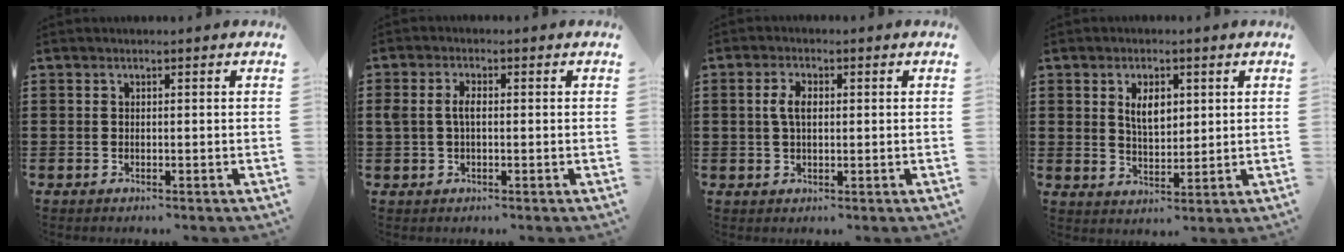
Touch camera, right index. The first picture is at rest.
{"total": 3.0, "force": [0.2, 1.6, 2.5], "torque": [-0.066, 0.001, -0.004]}
{"total": 3.5, "force": [0.4, 1.8, 3.0], "torque": [-0.062, 0.010, 0.005]}
{"total": 4.7, "force": [1.6, 2.5, 3.7], "torque": [-0.064, 0.005, 0.023]}